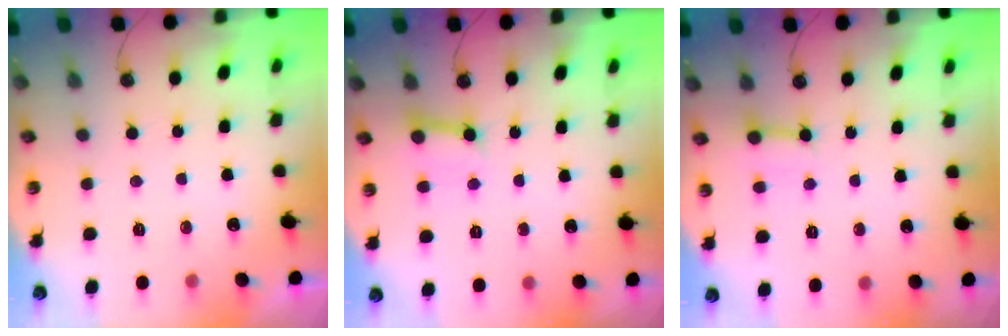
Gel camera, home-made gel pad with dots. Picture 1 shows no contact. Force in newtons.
{"total": 4.7, "press": 4.6, "slide": 0.7}
{"total": 3.3, "press": 3.3, "slide": 0.4}